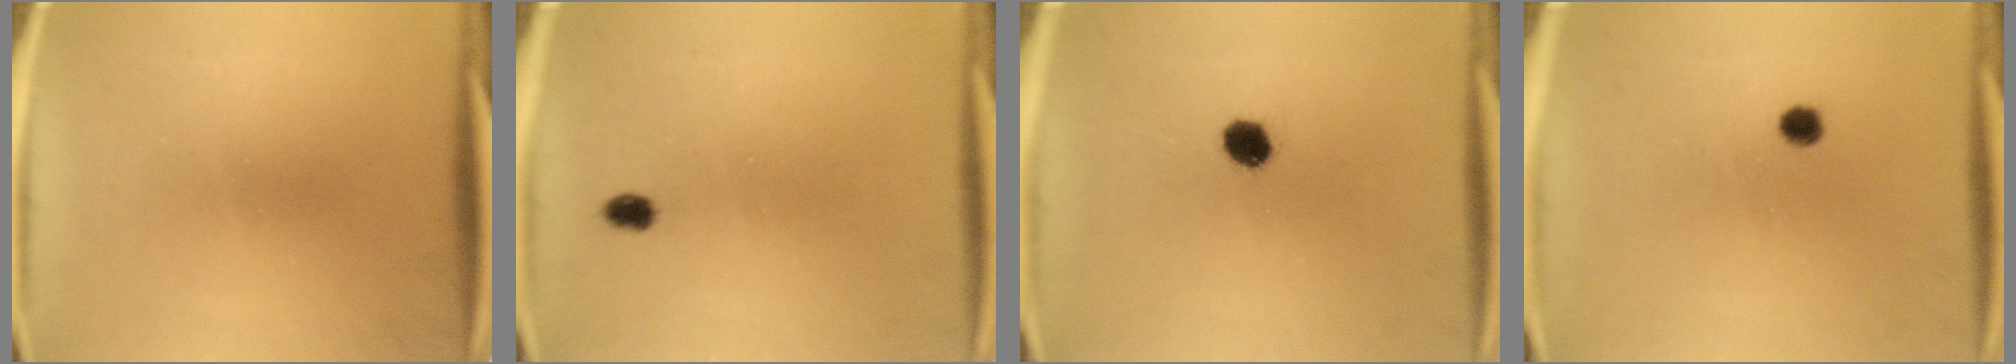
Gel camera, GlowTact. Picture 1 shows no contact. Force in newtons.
{"total": 1.9}
{"total": 4.3}
{"total": 1.4}